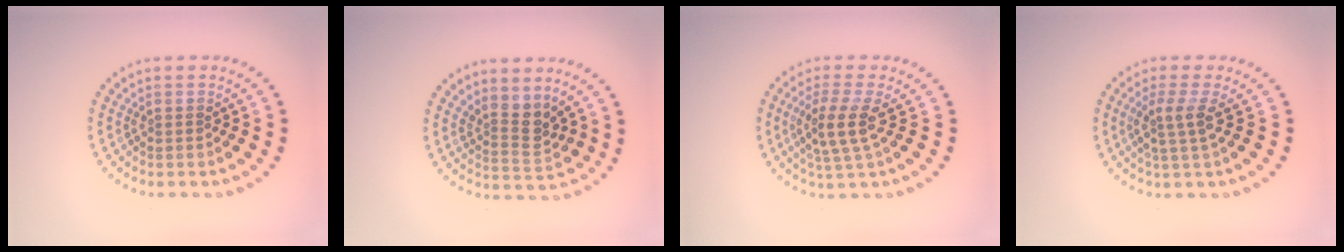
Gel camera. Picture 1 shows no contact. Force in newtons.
{"total": 2.7, "press": 2.0, "slide": 1.8}
{"total": 3.5, "press": 3.1, "slide": 1.6}
{"total": 2.5, "press": 1.9, "slide": 1.7}